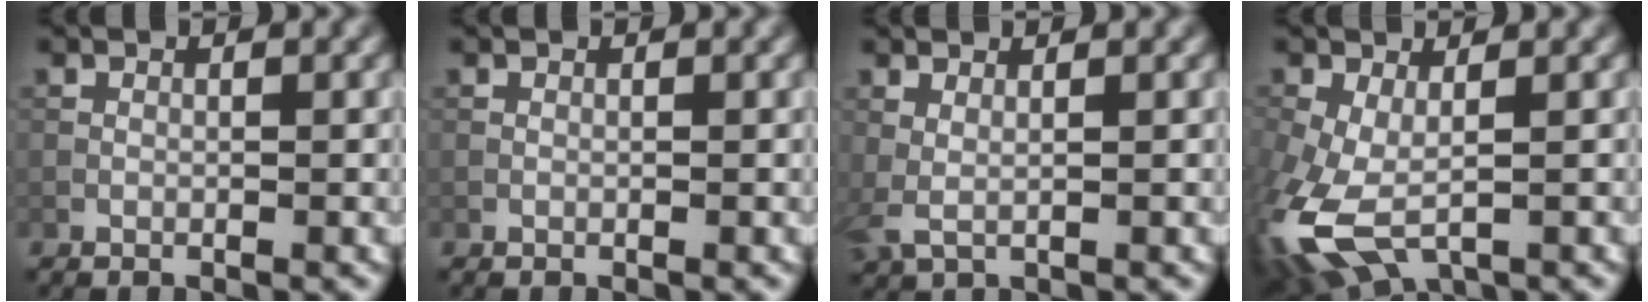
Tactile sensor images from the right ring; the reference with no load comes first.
{"total": 0.0}
{"total": 1.6, "force": [0.8, 0.5, 1.3], "torque": [-0.031, 0.000, 0.015]}
{"total": 8.5, "force": [-3.1, 4.2, 6.7], "torque": [-0.178, -0.031, -0.050]}